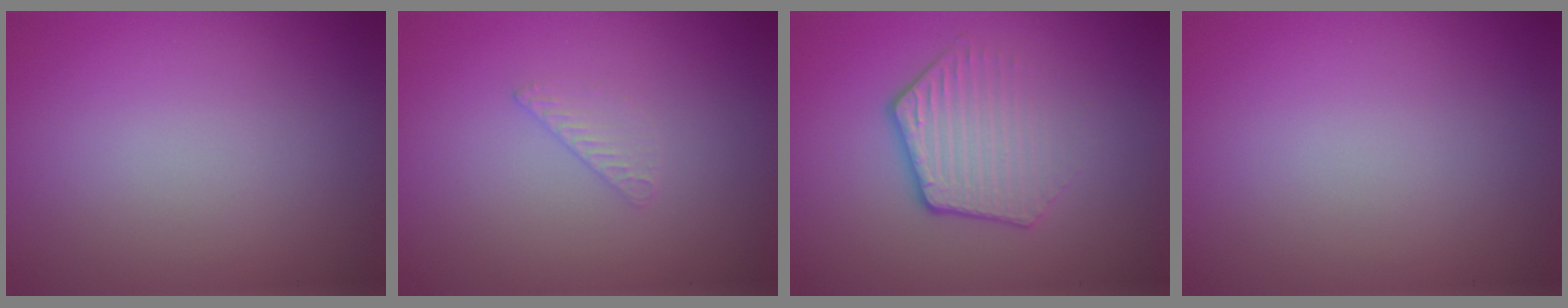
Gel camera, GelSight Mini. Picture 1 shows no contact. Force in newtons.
{"total": 0.6, "press": 0.3, "slide": 0.5}
{"total": 3.8, "press": 2.9, "slide": 2.5}
{"total": 0.0}